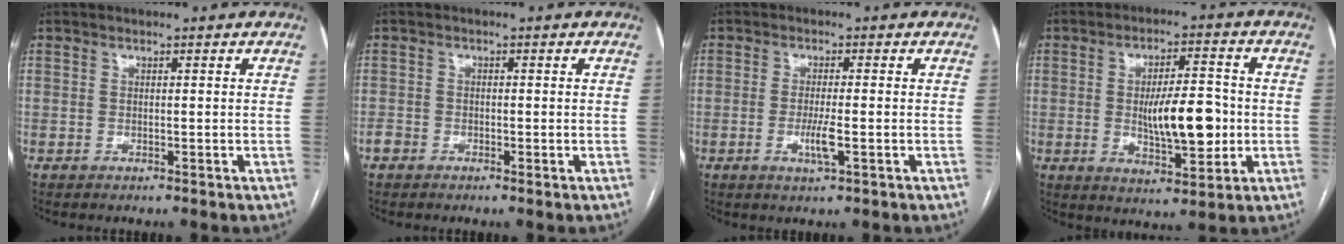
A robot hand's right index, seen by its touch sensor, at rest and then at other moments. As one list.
[{"total": 1.4, "force": [-0.9, 1.1, 0.2], "torque": [0.000, 0.006, -0.023]}, {"total": 3.7, "force": [-1.1, 0.2, 3.5], "torque": [-0.068, -0.007, -0.019]}, {"total": 10.6, "force": [-0.8, 3.4, 10.1], "torque": [-0.169, 0.002, -0.007]}]